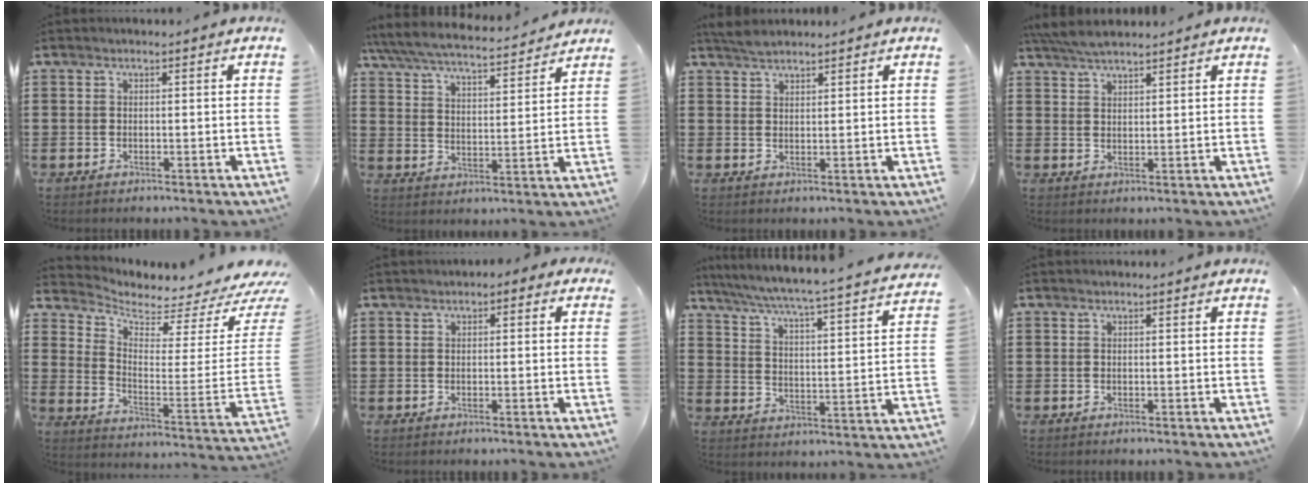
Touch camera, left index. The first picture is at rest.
{"total": 5.7, "force": [5.4, 0.2, 2.0], "torque": [-0.062, -0.034, 0.088]}
{"total": 2.2, "force": [2.1, 0.4, 0.6], "torque": [-0.016, 0.002, 0.040]}
{"total": 4.2, "force": [3.9, 0.6, 1.4], "torque": [-0.039, -0.001, 0.074]}
{"total": 2.8, "force": [2.7, 0.5, 0.6], "torque": [-0.037, -0.041, 0.040]}
{"total": 0.8, "force": [0.0, 0.6, 0.5], "torque": [-0.012, 0.005, -0.002]}
{"total": 4.5, "force": [4.0, -1.0, 1.7], "torque": [-0.055, -0.044, 0.056]}
{"total": 0.0}